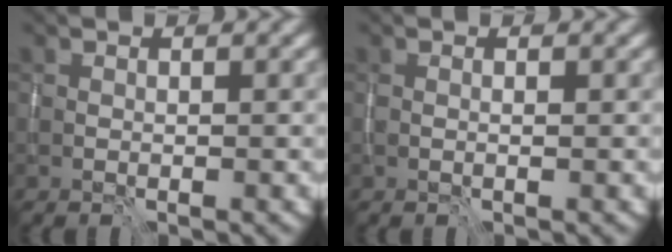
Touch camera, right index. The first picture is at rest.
{"total": 0.0}